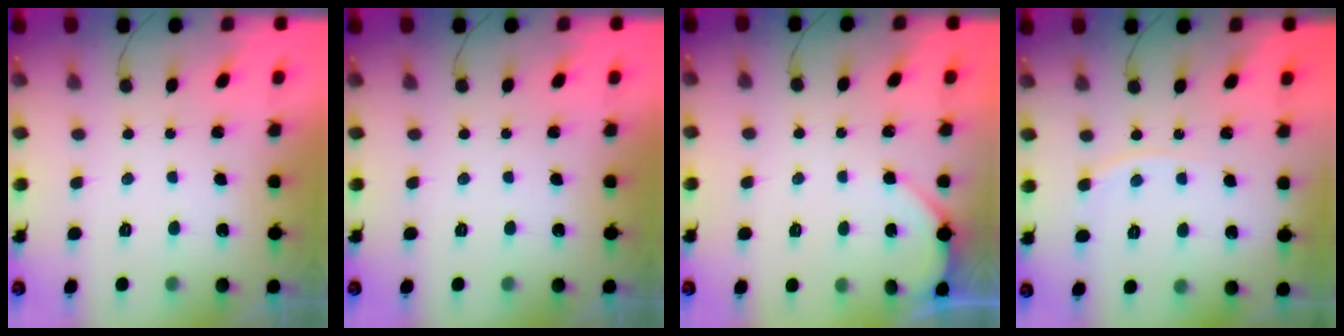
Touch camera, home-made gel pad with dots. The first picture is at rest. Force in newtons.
{"total": 0.0}
{"total": 2.1, "press": 2.1, "slide": 0.2}
{"total": 4.6, "press": 4.6, "slide": 0.5}